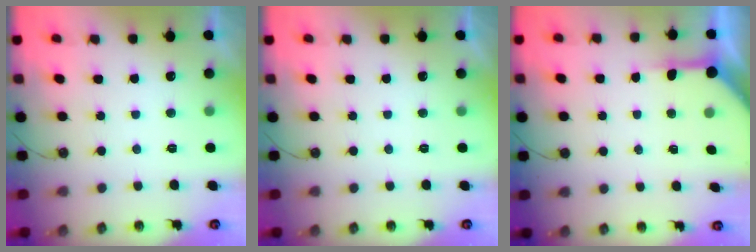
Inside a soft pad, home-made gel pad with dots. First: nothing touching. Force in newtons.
{"total": 0.0}
{"total": 5.4, "press": 5.4, "slide": 0.3}